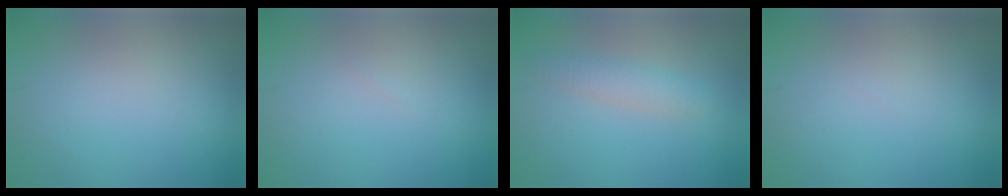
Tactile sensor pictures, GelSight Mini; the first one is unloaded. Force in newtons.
{"total": 0.0}
{"total": 2.1, "press": 2.1, "slide": 0.1}
{"total": 0.0}